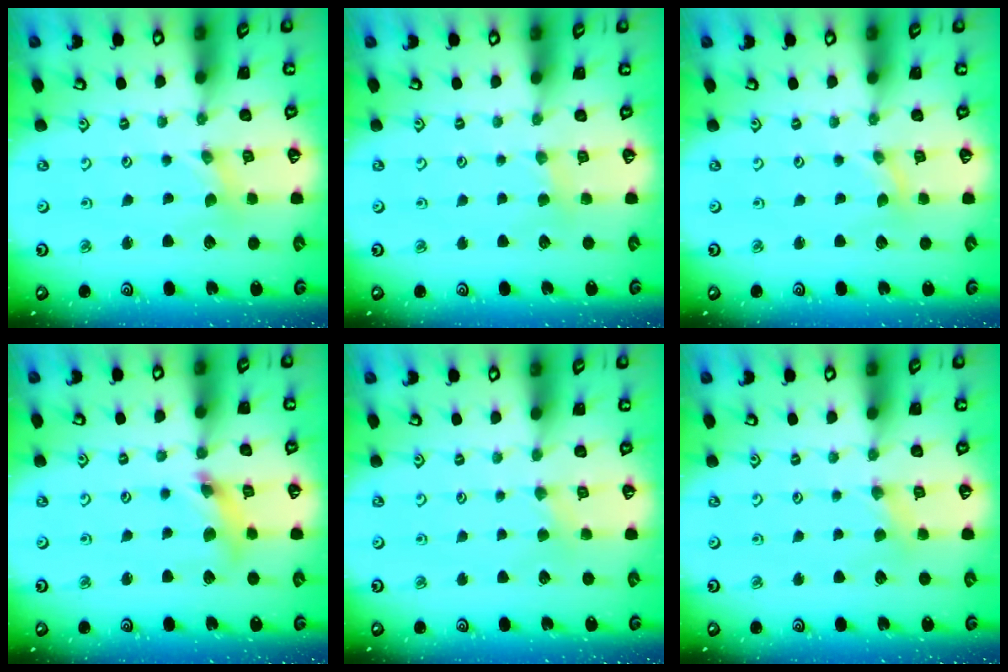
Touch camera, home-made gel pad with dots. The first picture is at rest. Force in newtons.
{"total": 2.5, "press": 2.4, "slide": 0.4}
{"total": 0.0}
{"total": 8.5, "press": 8.4, "slide": 1.0}
{"total": 1.2, "press": 1.1, "slide": 0.3}
{"total": 2.2, "press": 2.2, "slide": 0.5}